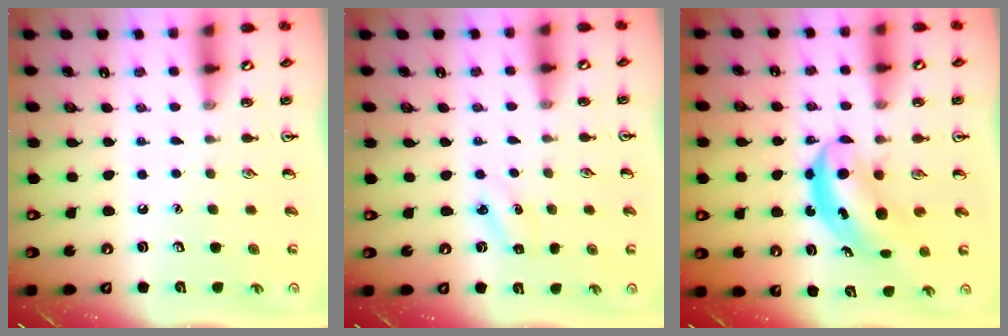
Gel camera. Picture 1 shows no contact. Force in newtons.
{"total": 2.5, "press": 2.3, "slide": 0.9}
{"total": 5.2, "press": 5.1, "slide": 1.3}